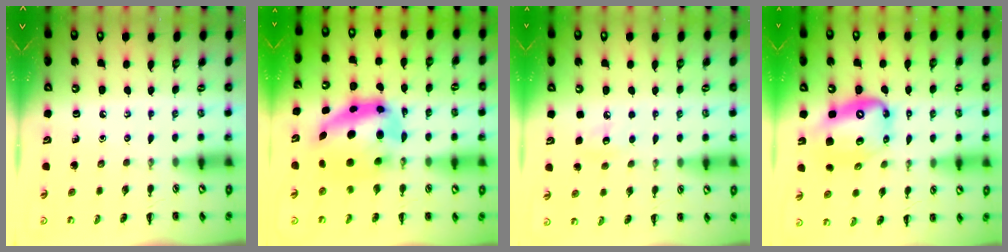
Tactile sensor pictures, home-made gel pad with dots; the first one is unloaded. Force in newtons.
{"total": 11.0, "press": 10.7, "slide": 2.7}
{"total": 6.1, "press": 5.9, "slide": 1.6}
{"total": 12.9, "press": 12.5, "slide": 3.3}